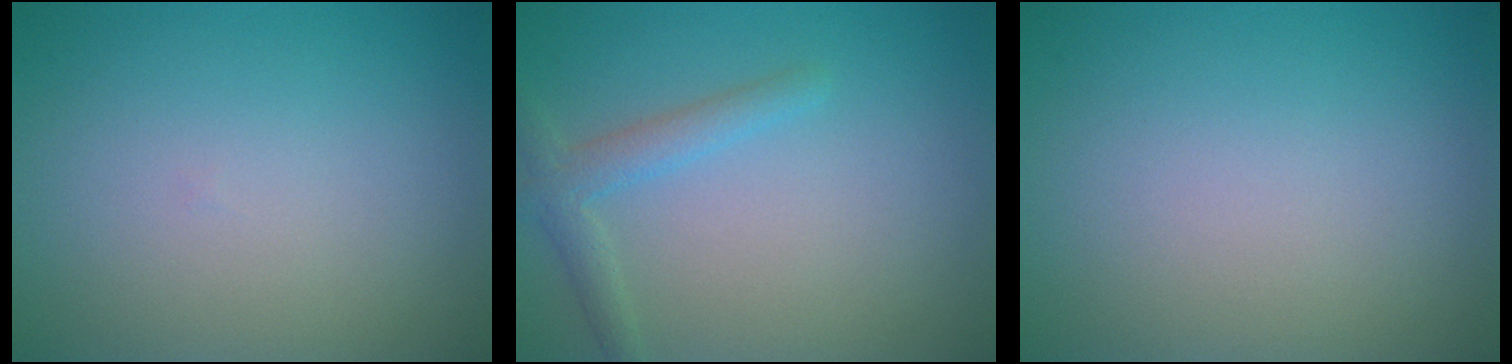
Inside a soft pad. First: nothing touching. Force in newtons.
{"total": 2.2, "press": 2.2, "slide": 0.0}
{"total": 0.0}